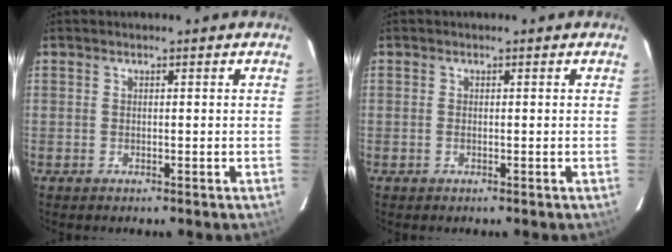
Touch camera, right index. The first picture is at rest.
{"total": 0.7, "force": [-0.2, 0.3, 0.6], "torque": [-0.016, 0.000, -0.005]}